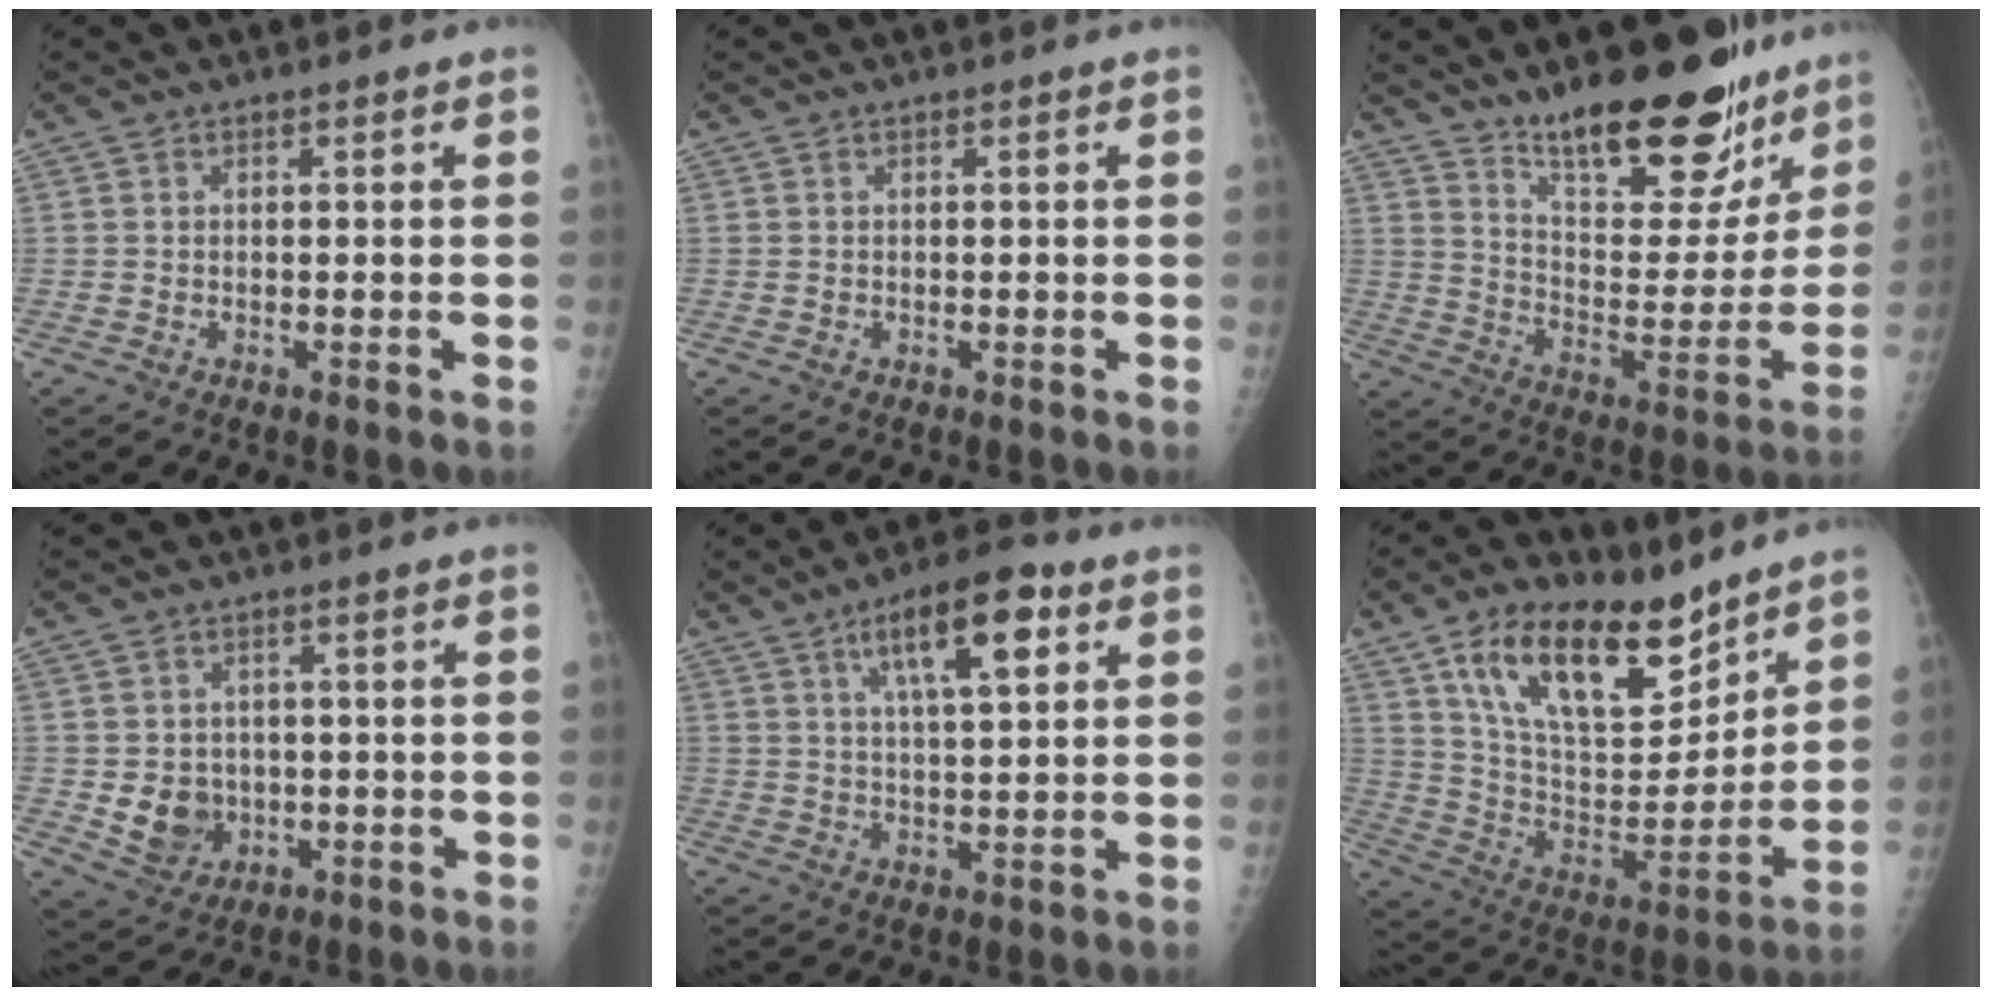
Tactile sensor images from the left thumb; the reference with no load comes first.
{"total": 0.0}
{"total": 23.0, "force": [17.1, 8.3, 12.9], "torque": [-0.140, -0.108, 0.266]}
{"total": 6.6, "force": [-0.6, 5.9, 3.0], "torque": [-0.021, 0.002, 0.004]}
{"total": 11.9, "force": [5.4, 3.8, 9.9], "torque": [-0.144, -0.009, 0.086]}
{"total": 22.1, "force": [14.0, 10.1, 13.8], "torque": [-0.195, -0.062, 0.252]}